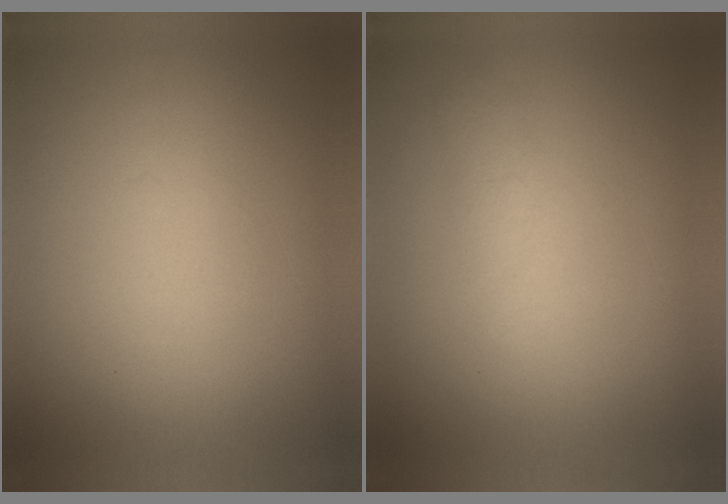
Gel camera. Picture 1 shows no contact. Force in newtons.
{"total": 1.9}